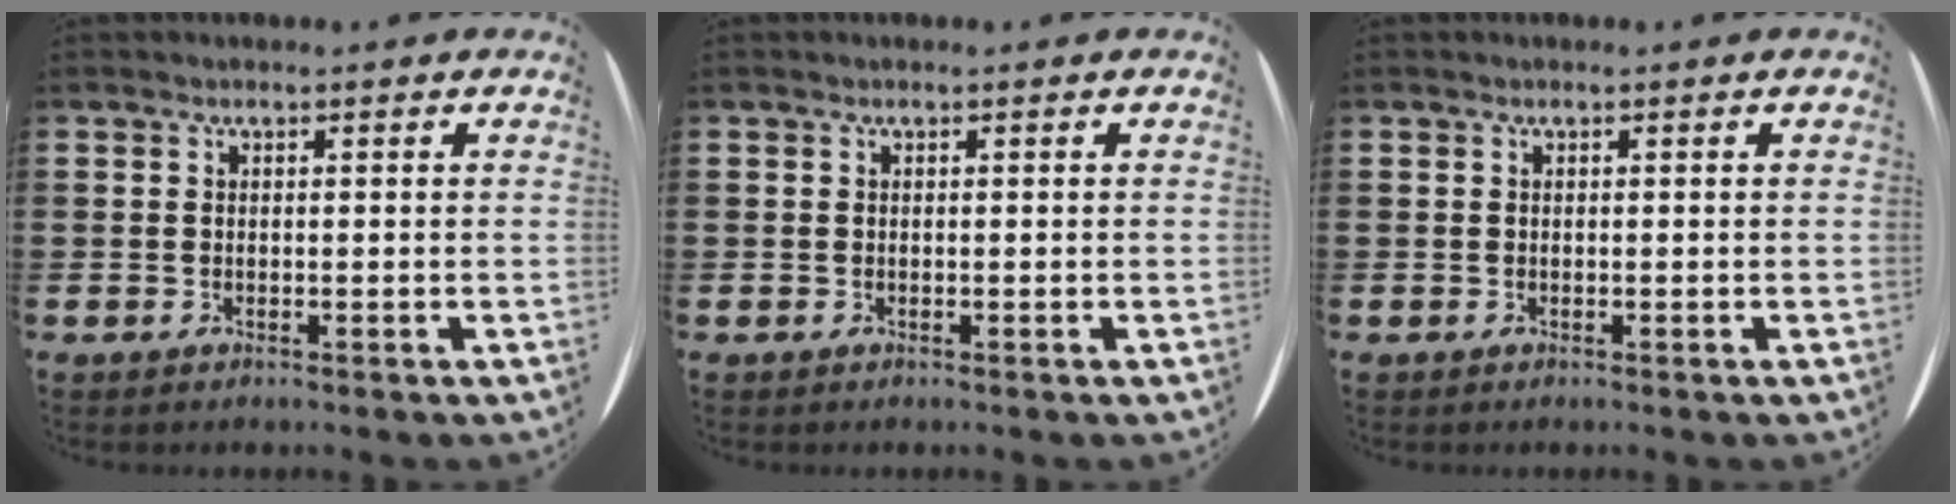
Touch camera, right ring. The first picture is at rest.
{"total": 0.0}
{"total": 0.0}